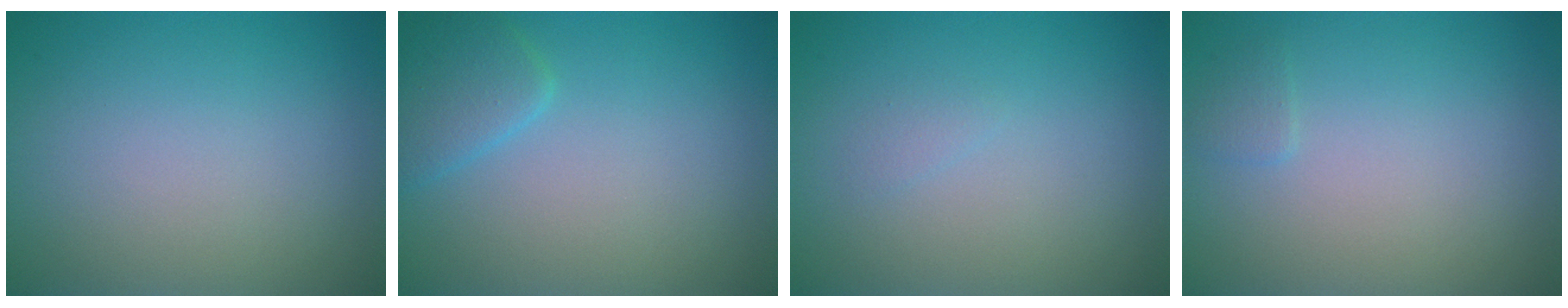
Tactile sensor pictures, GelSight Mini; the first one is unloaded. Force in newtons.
{"total": 2.6, "press": 2.6, "slide": 0.2}
{"total": 0.5, "press": 0.5, "slide": 0.0}
{"total": 0.7, "press": 0.7, "slide": 0.1}